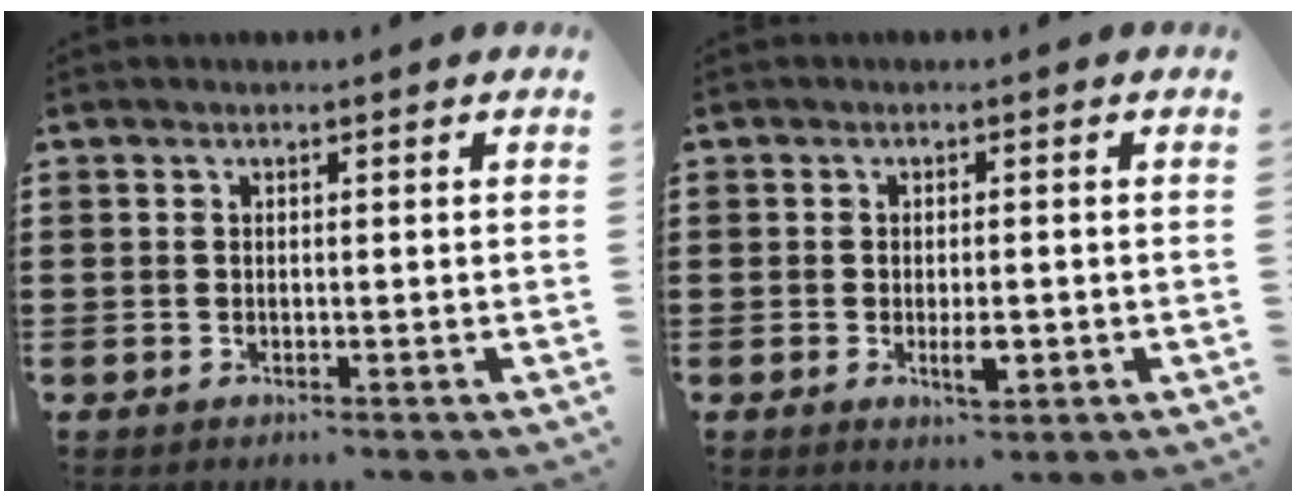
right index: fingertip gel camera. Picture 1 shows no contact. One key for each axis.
{"total": 3.3, "fx": -0.9, "fy": 1.2, "fz": 2.9, "tx": -0.050, "ty": 0.001, "tz": -0.014}